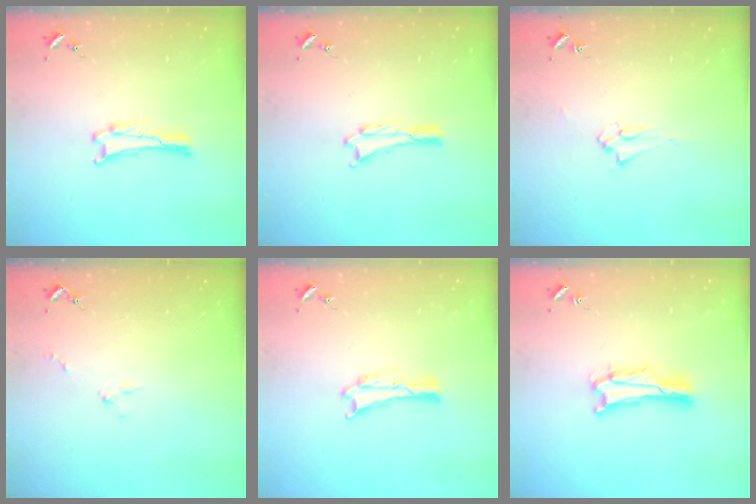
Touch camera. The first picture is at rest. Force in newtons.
{"total": 0.0}
{"total": 1.9, "press": 1.9, "slide": 0.3}
{"total": 1.3, "press": 1.2, "slide": 0.1}
{"total": 0.0}
{"total": 2.1, "press": 2.1, "slide": 0.3}